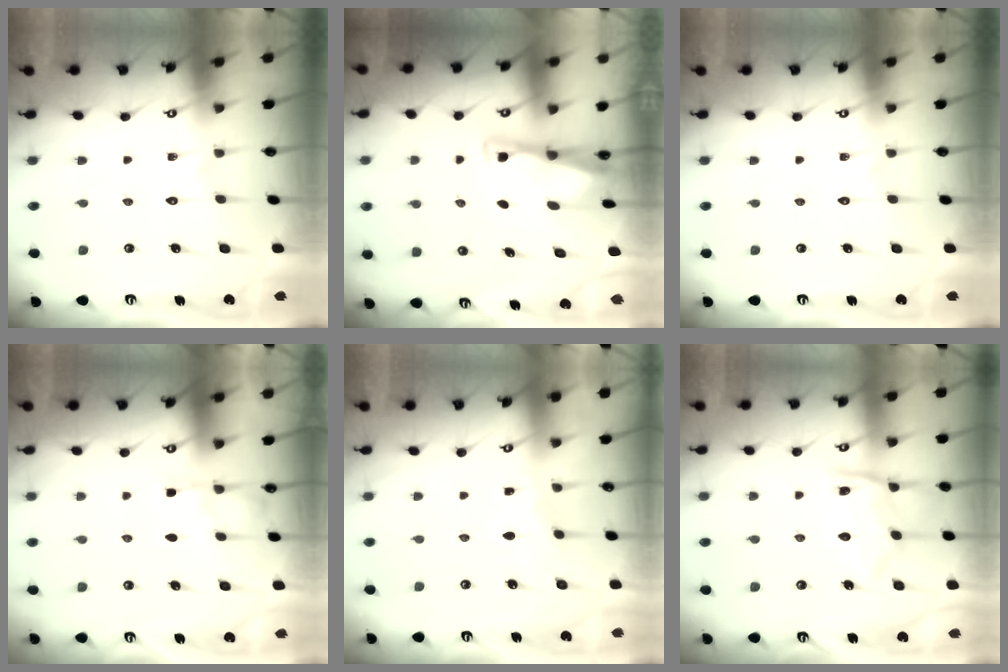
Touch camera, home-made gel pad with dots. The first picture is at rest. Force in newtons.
{"total": 2.8, "press": 2.8, "slide": 0.3}
{"total": 0.0}
{"total": 2.2, "press": 2.2, "slide": 0.3}
{"total": 2.8, "press": 2.8, "slide": 0.4}
{"total": 11.3, "press": 11.2, "slide": 1.1}